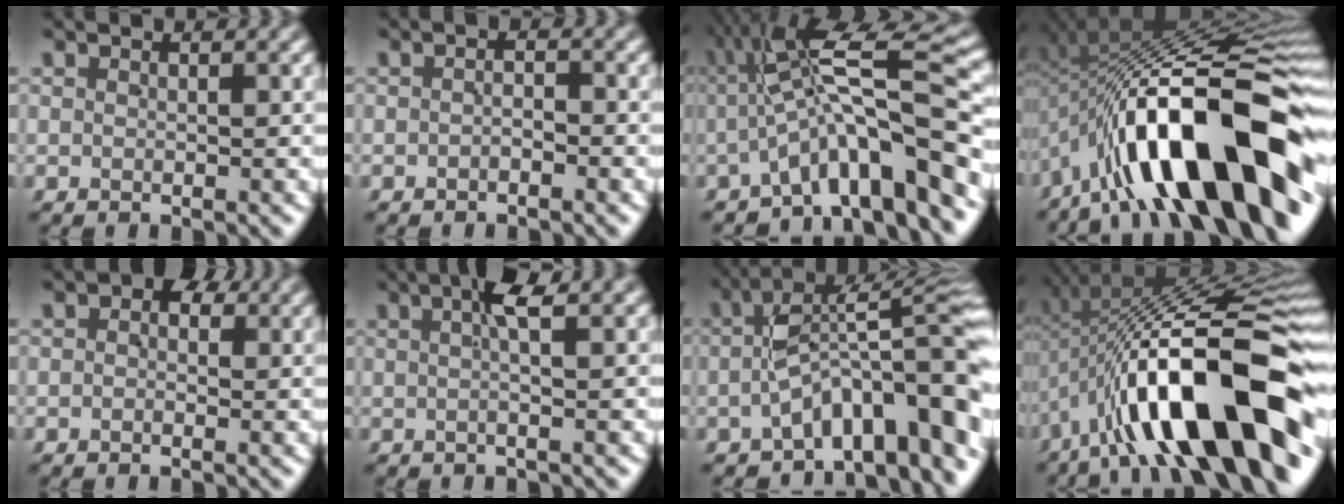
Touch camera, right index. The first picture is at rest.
{"total": 1.0, "force": [-0.8, 0.3, 0.4], "torque": [0.001, 0.000, -0.017]}
{"total": 9.9, "force": [-0.1, 3.4, 9.4], "torque": [-0.143, 0.010, 0.000]}
{"total": 20.7, "force": [-4.4, 9.6, 17.8], "torque": [-0.295, -0.006, -0.055]}
{"total": 2.1, "force": [0.2, 1.4, 1.5], "torque": [-0.010, 0.001, -0.003]}
{"total": 3.1, "force": [0.8, -0.1, 3.0], "torque": [-0.046, 0.011, 0.012]}
{"total": 9.8, "force": [-3.1, 3.7, 8.5], "torque": [-0.119, -0.007, -0.039]}
{"total": 17.2, "force": [-4.3, 7.5, 14.9], "torque": [-0.250, -0.007, -0.052]}